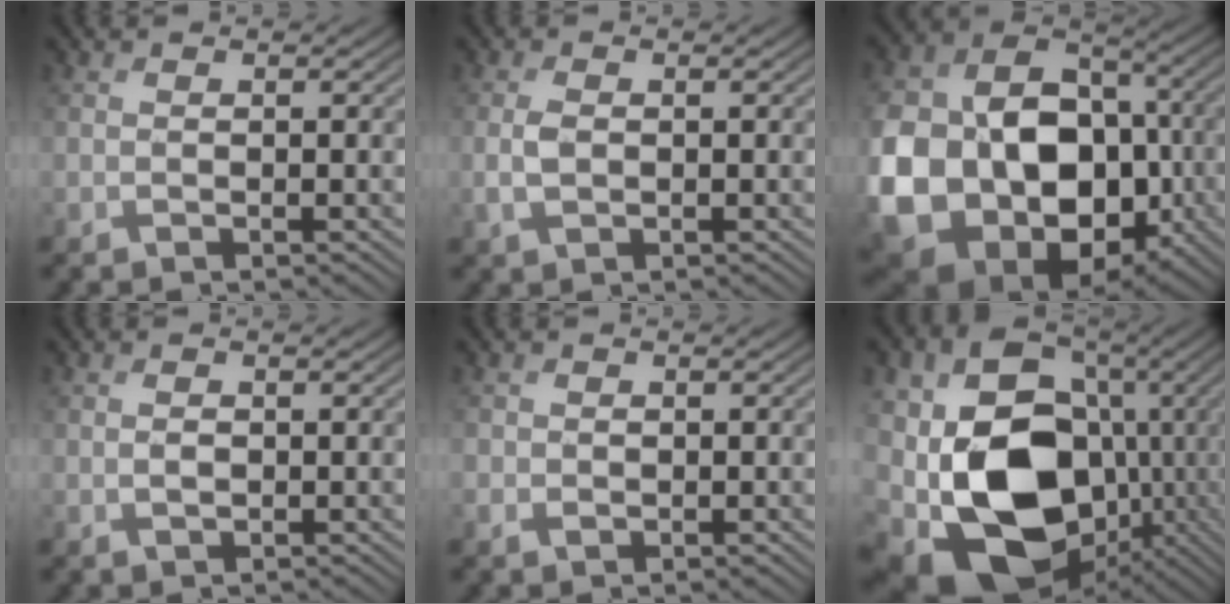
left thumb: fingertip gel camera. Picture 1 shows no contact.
{"total": 2.1, "force": [-0.1, 1.2, 1.7], "torque": [-0.042, 0.000, -0.002]}
{"total": 20.0, "force": [-4.2, 15.4, 12.0], "torque": [-0.287, -0.047, -0.045]}
{"total": 1.4, "force": [0.0, 0.9, 1.1], "torque": [-0.023, -0.001, 0.001]}
{"total": 2.0, "force": [-0.5, 1.7, 1.1], "torque": [-0.023, -0.010, -0.010]}
{"total": 18.3, "force": [-3.2, 13.3, 12.2], "torque": [-0.246, -0.025, -0.049]}